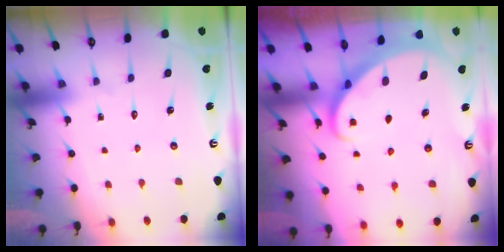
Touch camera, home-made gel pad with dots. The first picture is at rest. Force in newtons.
{"total": 2.6, "press": 2.6, "slide": 0.3}